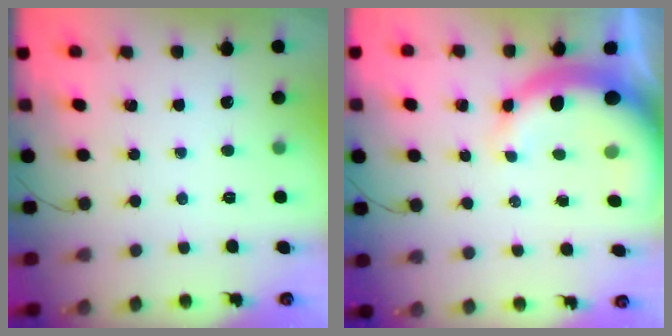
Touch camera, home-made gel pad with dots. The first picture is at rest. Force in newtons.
{"total": 11.6, "press": 11.4, "slide": 2.3}